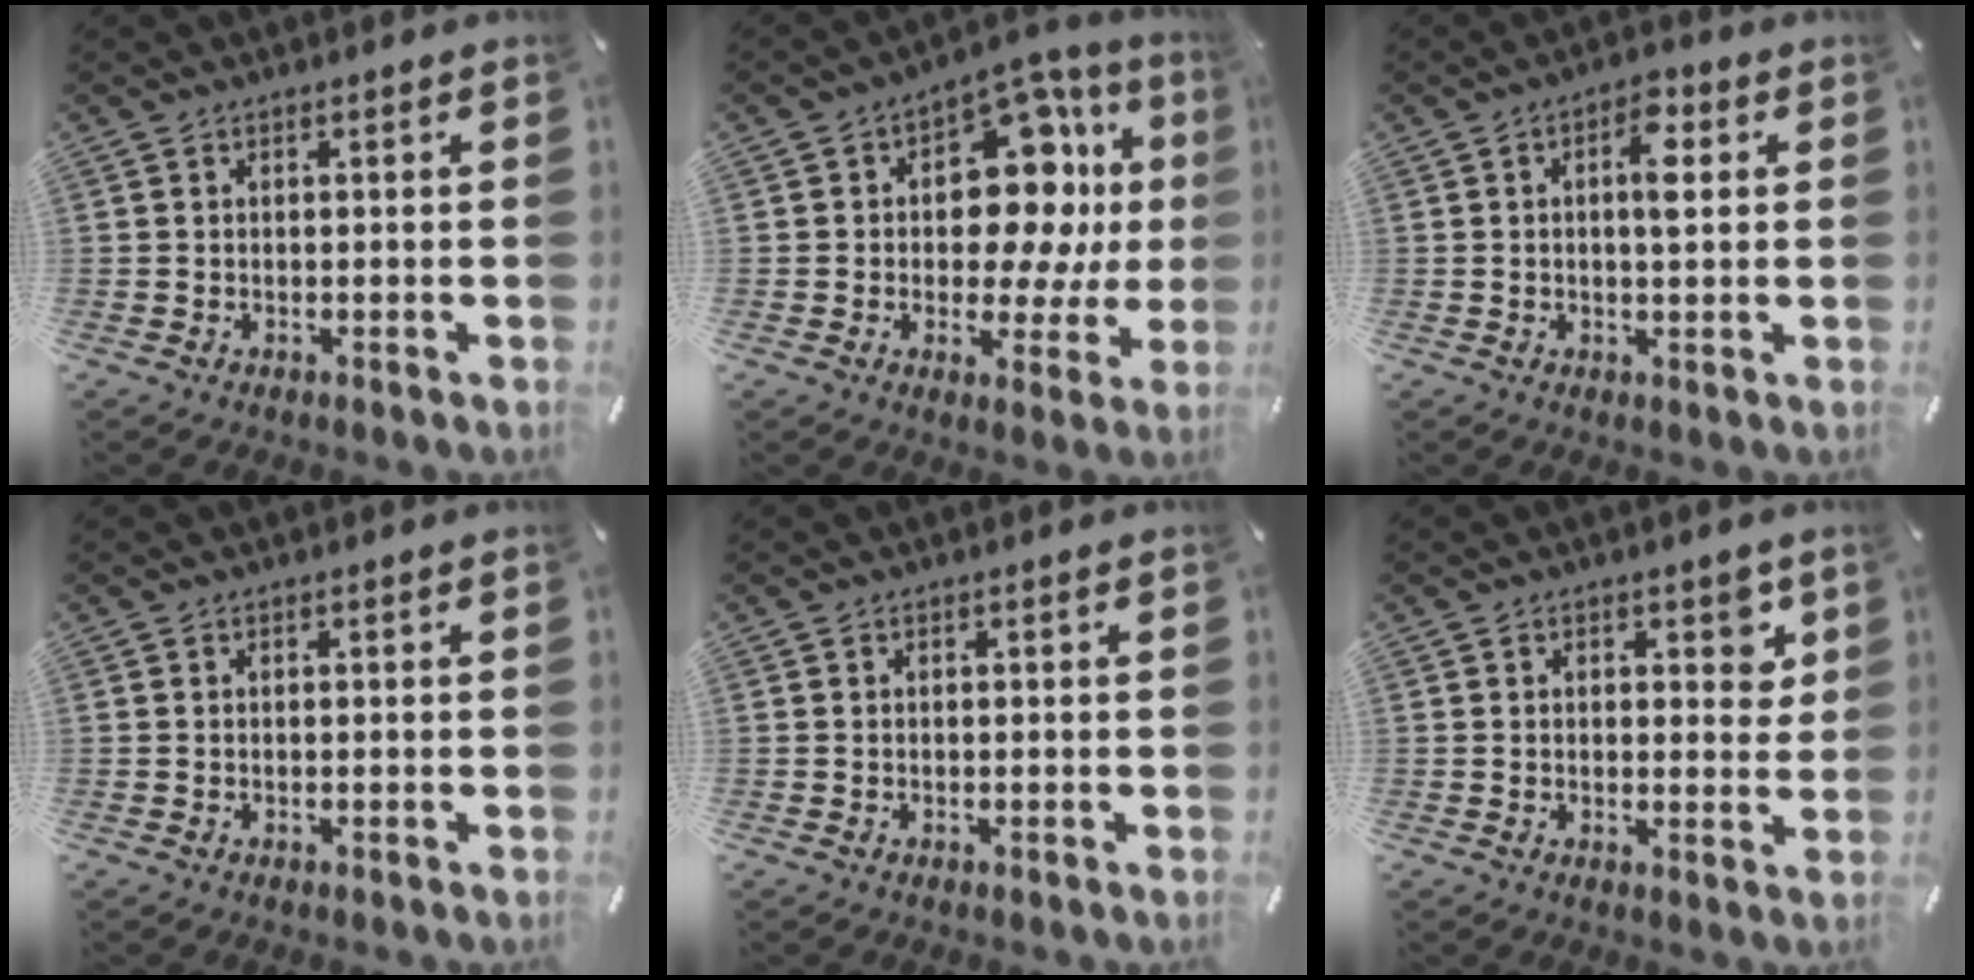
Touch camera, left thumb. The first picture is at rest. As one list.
[{"total": 15.8, "force": [3.4, 10.4, 11.4], "torque": [-0.150, -0.034, 0.057]}, {"total": 6.3, "force": [1.3, 2.7, 5.5], "torque": [-0.080, -0.001, 0.013]}, {"total": 0.0}, {"total": 0.0}, {"total": 4.5, "force": [2.0, 2.7, 3.0], "torque": [-0.023, -0.006, 0.027]}]